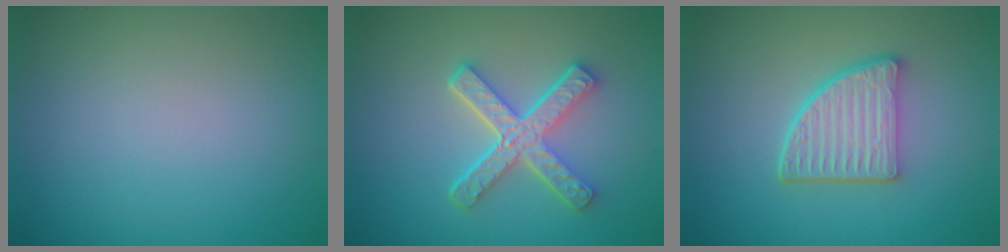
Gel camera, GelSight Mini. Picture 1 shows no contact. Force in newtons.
{"total": 5.0, "press": 3.8, "slide": 3.2}
{"total": 4.8, "press": 3.8, "slide": 2.9}